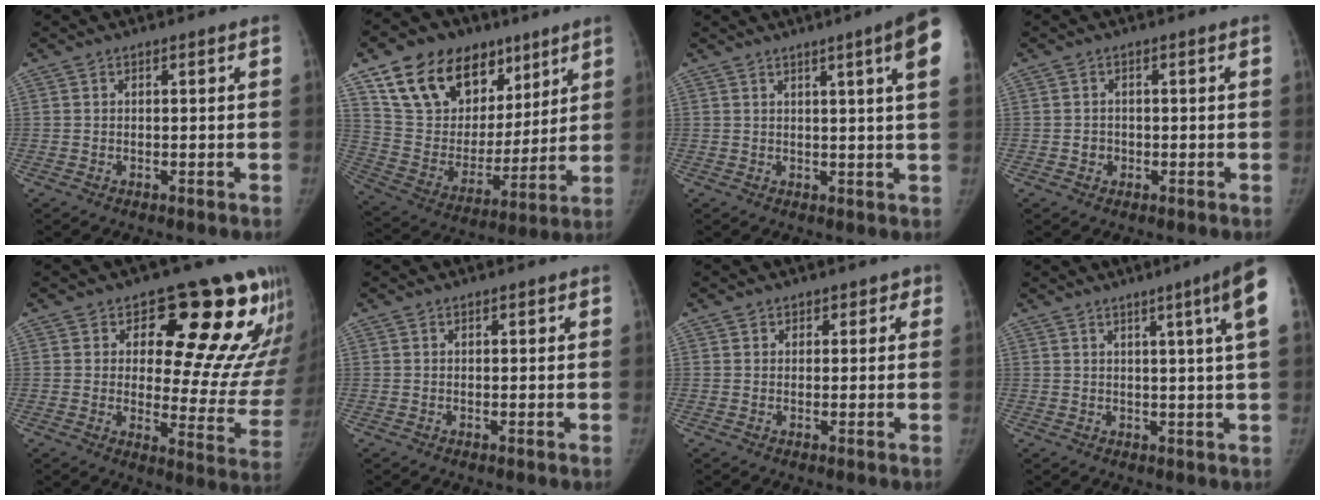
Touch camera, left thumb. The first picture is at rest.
{"total": 24.0, "force": [13.8, 15.6, 12.0], "torque": [-0.167, -0.022, 0.250]}
{"total": 9.3, "force": [4.3, -0.4, 8.3], "torque": [-0.102, -0.011, 0.042]}
{"total": 1.9, "force": [-0.4, 1.8, 0.5], "torque": [0.003, 0.006, -0.005]}
{"total": 20.9, "force": [11.1, 9.5, 15.0], "torque": [-0.127, -0.065, 0.144]}
{"total": 0.5, "force": [0.3, 0.4, 0.3], "torque": [0.003, 0.000, 0.002]}
{"total": 2.6, "force": [1.2, 2.2, 0.2], "torque": [0.036, -0.001, 0.007]}
{"total": 8.4, "force": [3.4, -1.1, 7.6], "torque": [-0.098, -0.007, 0.040]}